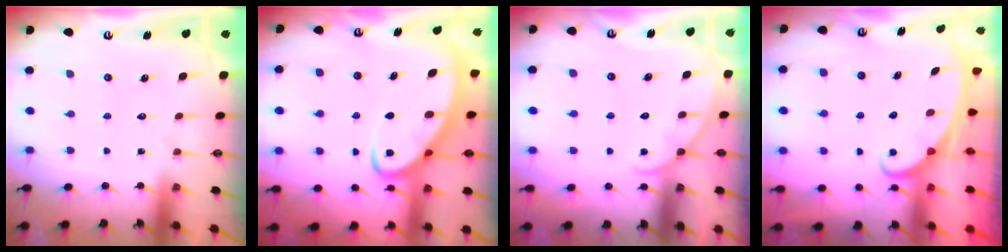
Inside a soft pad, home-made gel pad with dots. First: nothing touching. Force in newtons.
{"total": 5.7, "press": 5.7, "slide": 0.9}
{"total": 3.4, "press": 3.4, "slide": 0.4}
{"total": 2.4, "press": 2.4, "slide": 0.4}